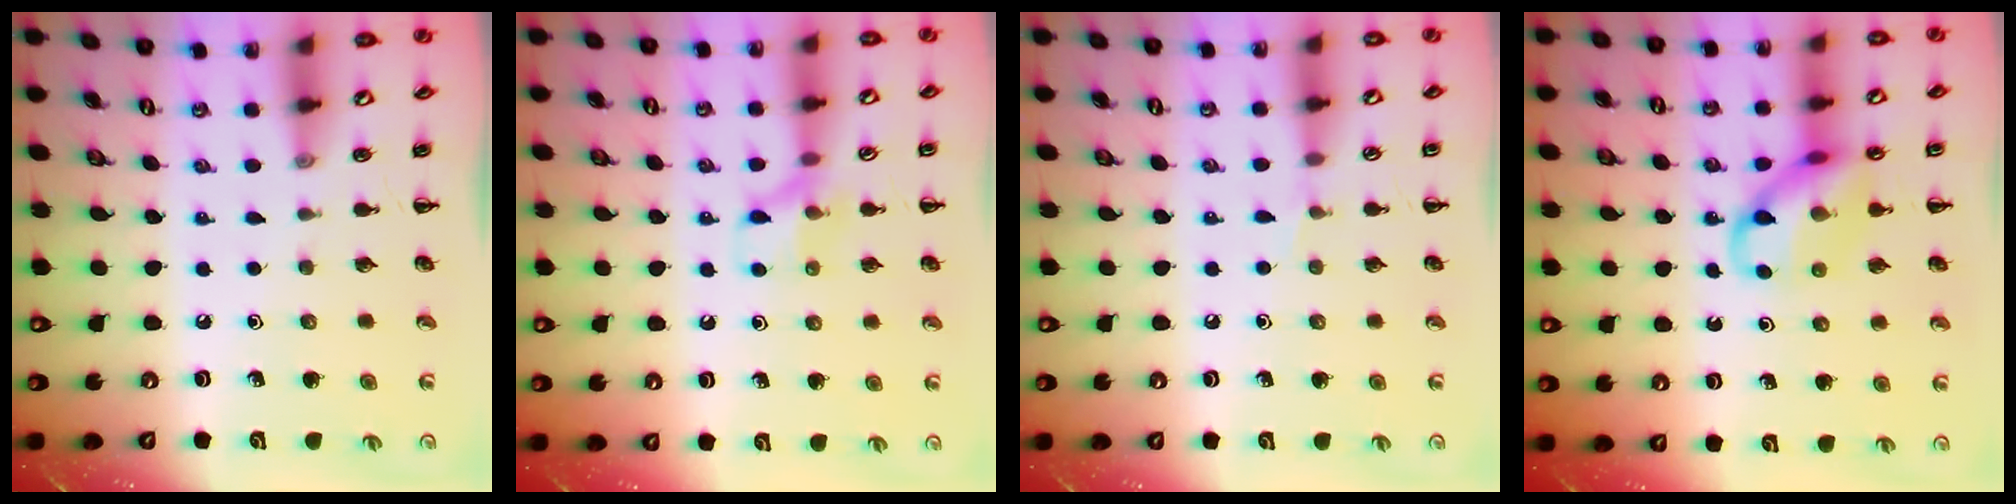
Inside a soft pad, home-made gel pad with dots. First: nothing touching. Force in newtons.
{"total": 7.9, "press": 7.9, "slide": 0.7}
{"total": 3.0, "press": 2.8, "slide": 0.9}
{"total": 12.1, "press": 11.9, "slide": 1.7}